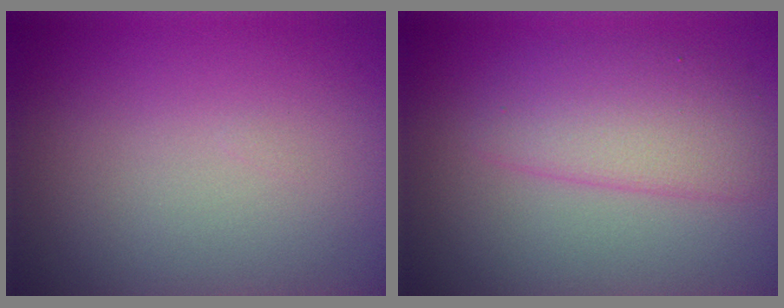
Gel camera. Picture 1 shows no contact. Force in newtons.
{"total": 3.7, "press": 3.7, "slide": 0.2}